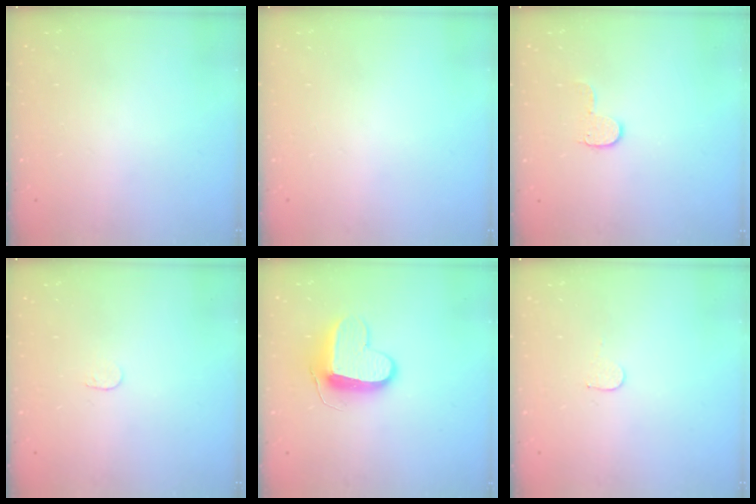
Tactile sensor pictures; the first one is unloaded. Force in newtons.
{"total": 0.0}
{"total": 6.1, "press": 6.1, "slide": 0.4}
{"total": 3.3, "press": 3.3, "slide": 0.3}
{"total": 10.3, "press": 10.2, "slide": 0.5}
{"total": 3.4, "press": 3.4, "slide": 0.2}